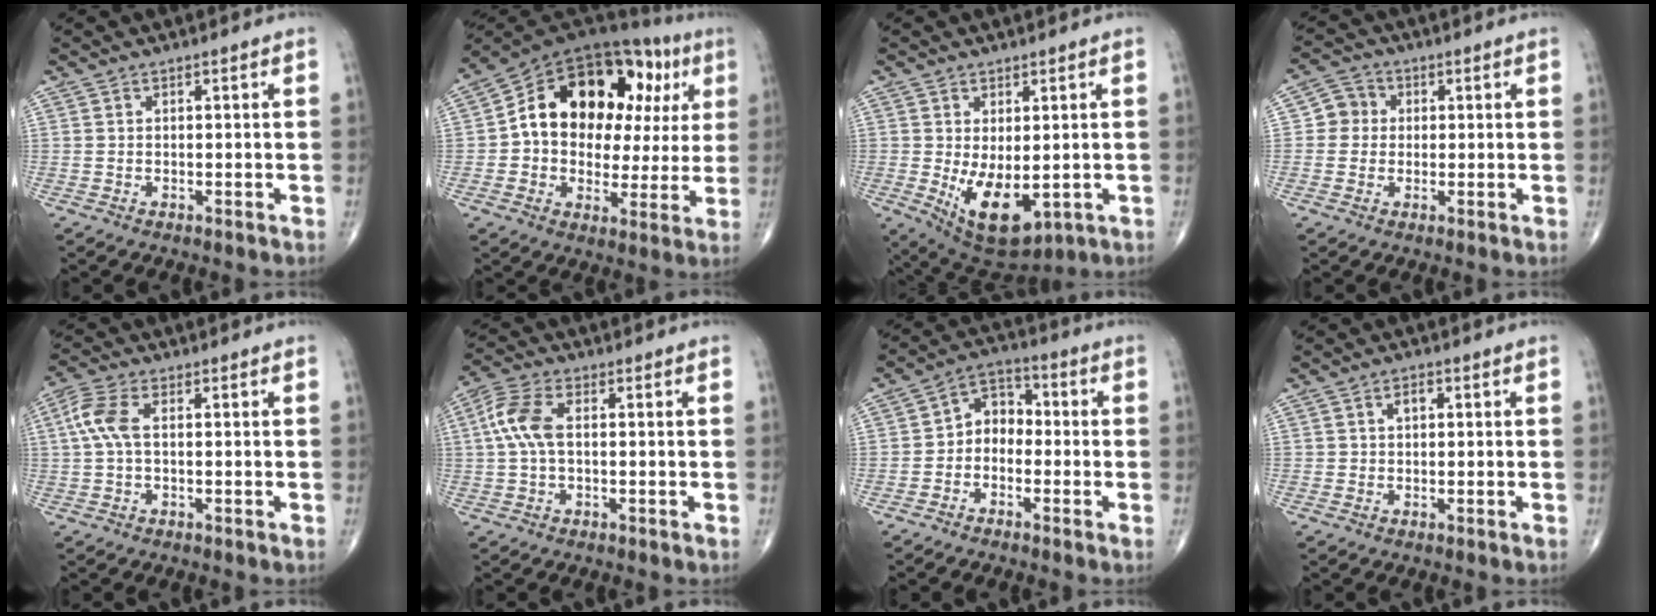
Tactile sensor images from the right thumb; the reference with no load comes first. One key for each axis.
{"total": 23.9, "fx": 5.4, "fy": 15.5, "fz": 17.3, "tx": -0.208, "ty": 0.037, "tz": 0.081}
{"total": 11.0, "fx": -1.7, "fy": 5.7, "fz": 9.2, "tx": -0.141, "ty": -0.015, "tz": -0.002}
{"total": 4.6, "fx": 0.3, "fy": 4.5, "fz": 1.3, "tx": 0.004, "ty": 0.008, "tz": -0.005}
{"total": 5.9, "fx": 0.6, "fy": 2.8, "fz": 5.1, "tx": -0.138, "ty": 0.017, "tz": 0.009}
{"total": 7.2, "fx": 0.6, "fy": 3.6, "fz": 6.2, "tx": -0.151, "ty": 0.021, "tz": 0.008}
{"total": 6.1, "fx": -1.5, "fy": 4.7, "fz": 3.6, "tx": -0.029, "ty": 0.030, "tz": -0.048}
{"total": 1.8, "fx": 0.4, "fy": 1.3, "fz": 1.2, "tx": -0.014, "ty": 0.007, "tz": 0.004}